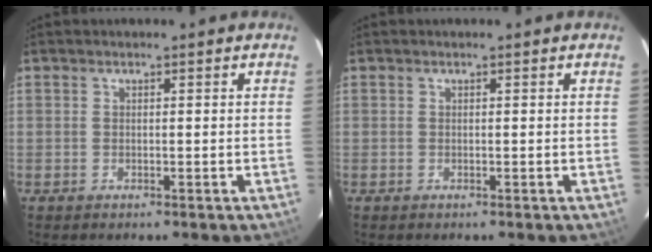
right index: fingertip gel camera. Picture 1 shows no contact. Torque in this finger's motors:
{"motor_torque": [0.00, 0.00, 0.00, 0.00]}